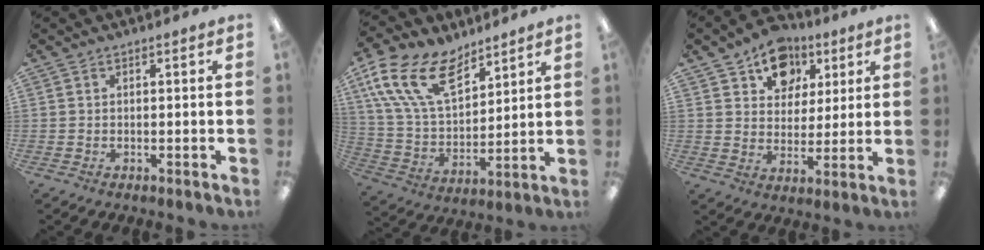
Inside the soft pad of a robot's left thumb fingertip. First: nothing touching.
{"total": 19.0, "force": [10.9, 10.3, 11.6], "torque": [-0.246, -0.038, 0.204]}
{"total": 11.7, "force": [7.1, 8.7, 3.2], "torque": [-0.041, -0.048, 0.130]}